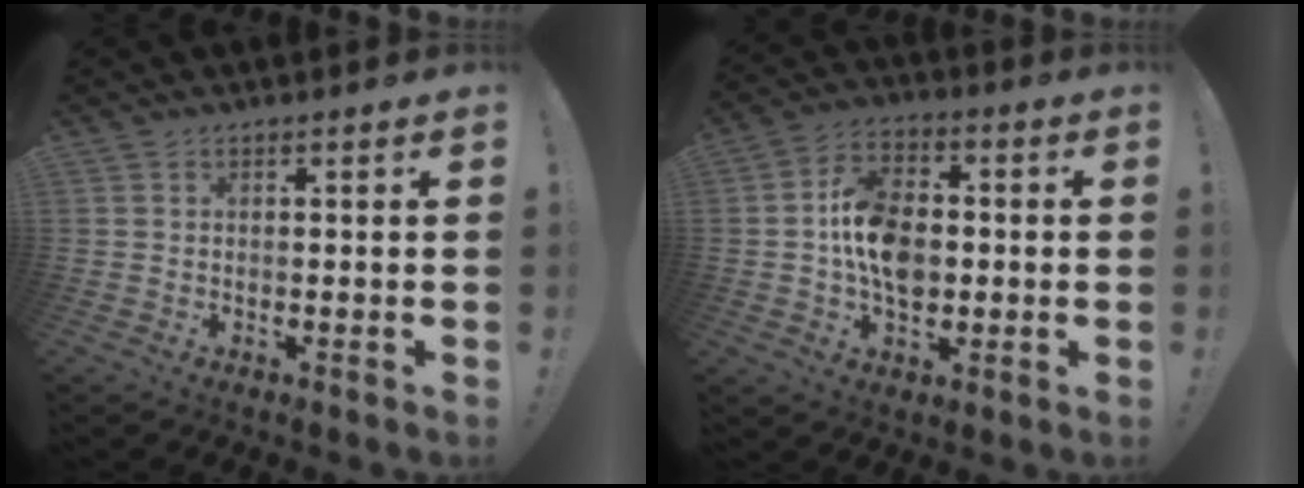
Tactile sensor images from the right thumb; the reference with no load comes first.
{"total": 13.9, "force": [-1.1, 9.9, 9.7], "torque": [-0.154, 0.017, -0.017]}